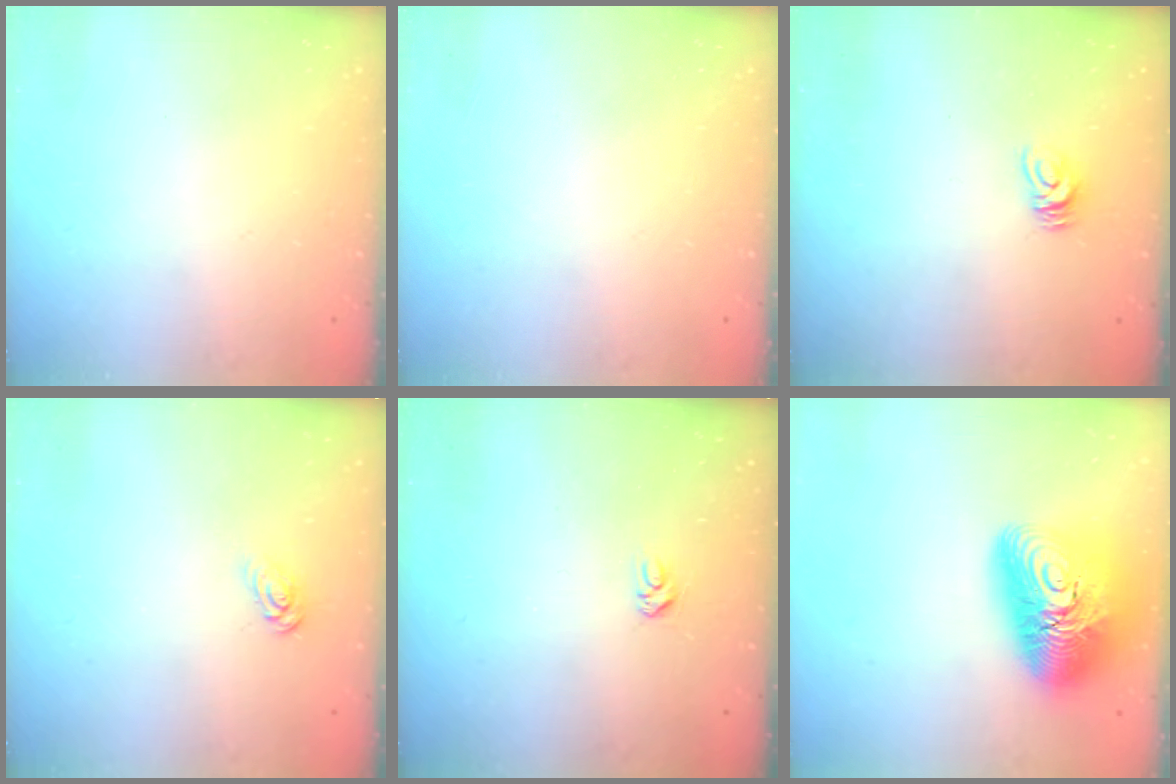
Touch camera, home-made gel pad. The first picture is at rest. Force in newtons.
{"total": 0.0}
{"total": 5.0, "press": 5.0, "slide": 0.3}
{"total": 3.4, "press": 3.4, "slide": 0.3}
{"total": 3.5, "press": 3.5, "slide": 0.4}
{"total": 21.9, "press": 21.8, "slide": 1.9}